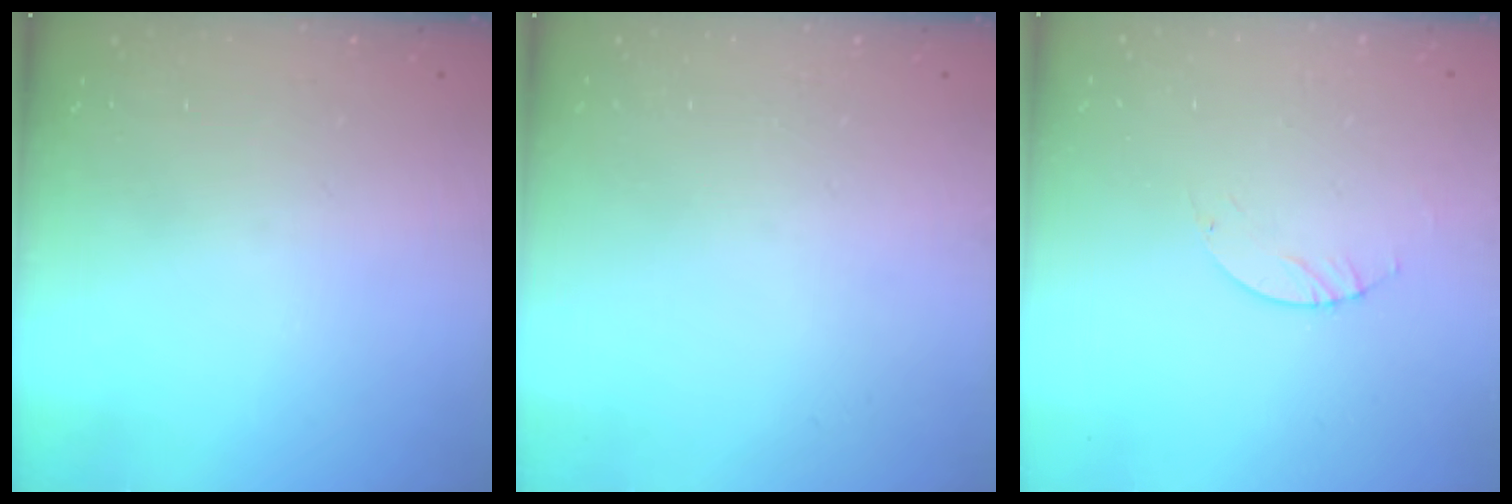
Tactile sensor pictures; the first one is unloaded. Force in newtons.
{"total": 0.0}
{"total": 0.9, "press": 0.8, "slide": 0.2}